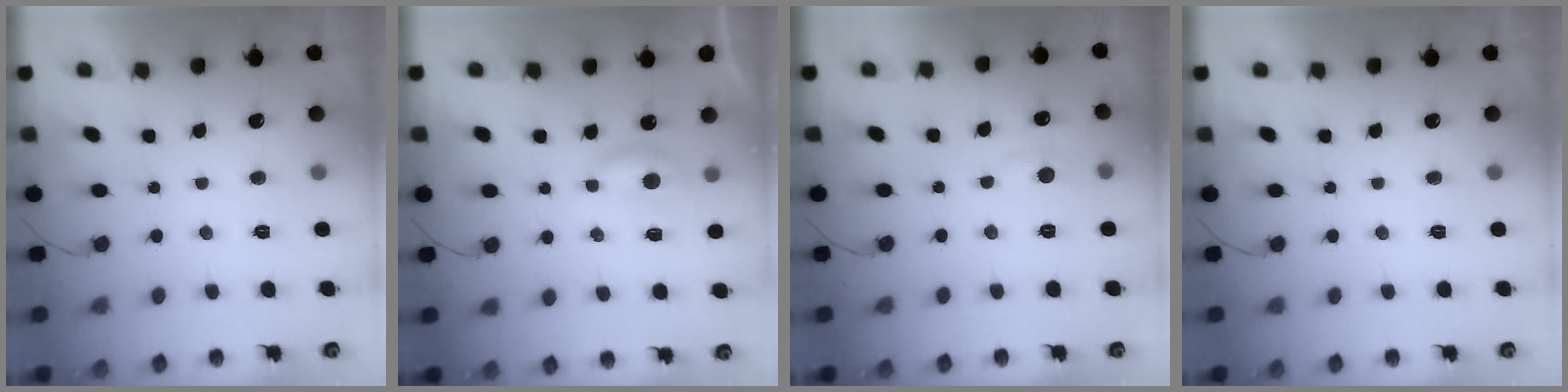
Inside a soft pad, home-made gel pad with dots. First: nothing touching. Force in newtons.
{"total": 4.8, "press": 4.8, "slide": 0.6}
{"total": 6.9, "press": 6.9, "slide": 0.8}
{"total": 0.0}